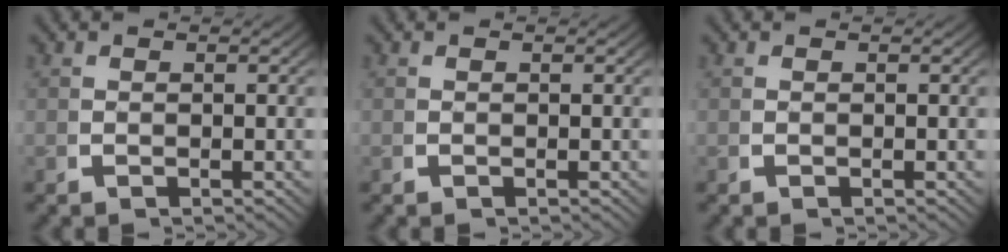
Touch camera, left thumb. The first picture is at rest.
{"total": 0.0}
{"total": 0.0}